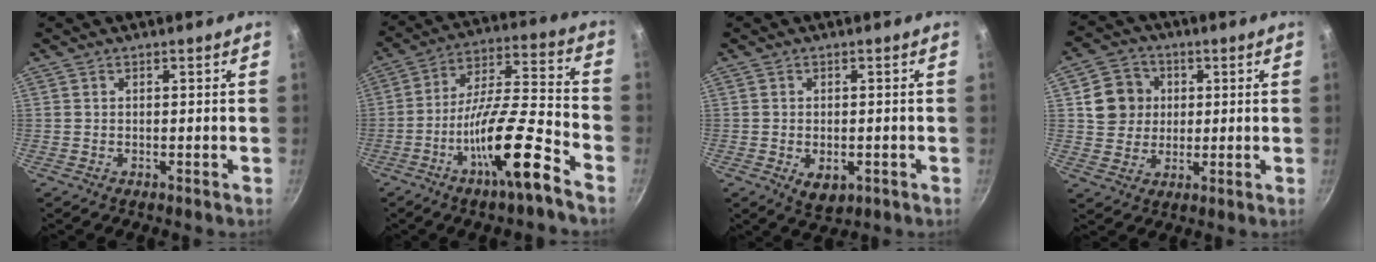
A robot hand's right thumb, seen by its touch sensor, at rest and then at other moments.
{"total": 17.1, "force": [-8.9, 3.3, 14.2], "torque": [-0.236, 0.057, -0.165]}
{"total": 4.8, "force": [-1.4, 3.0, 3.5], "torque": [-0.041, -0.004, -0.013]}
{"total": 8.6, "force": [2.0, 7.8, 3.0], "torque": [-0.021, 0.009, 0.030]}